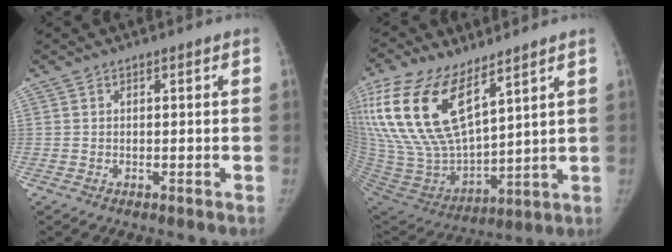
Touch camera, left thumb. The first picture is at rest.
{"total": 24.0, "force": [13.0, 10.8, 17.0], "torque": [-0.361, -0.047, 0.259]}